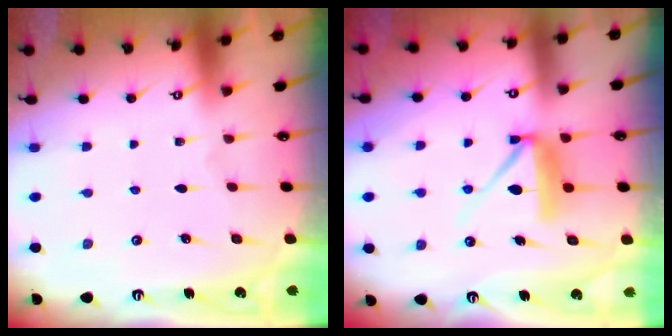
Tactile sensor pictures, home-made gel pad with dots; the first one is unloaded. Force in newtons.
{"total": 8.9, "press": 8.8, "slide": 0.5}